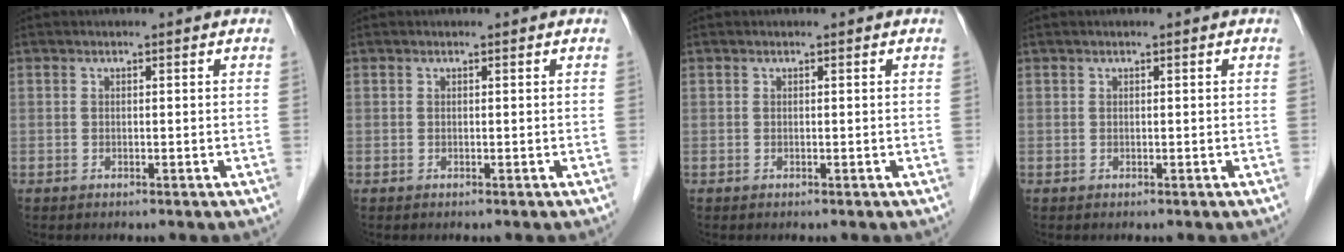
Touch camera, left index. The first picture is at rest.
{"total": 0.0}
{"total": 0.0}
{"total": 0.0}